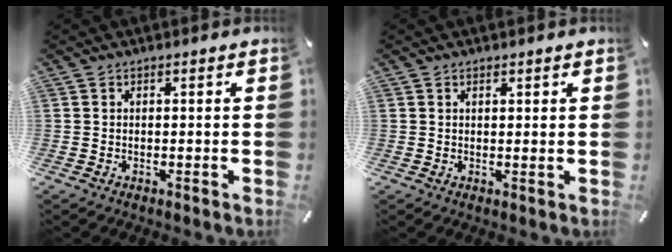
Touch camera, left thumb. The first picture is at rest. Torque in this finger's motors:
{"motor_torque": [-0.07, -0.38, 0.00, -0.02, -0.01]}